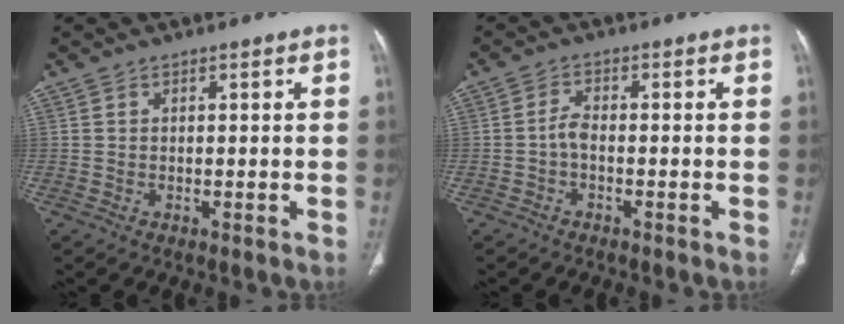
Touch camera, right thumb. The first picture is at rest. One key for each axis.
{"total": 2.3, "fx": -0.9, "fy": 1.0, "fz": 1.8, "tx": -0.036, "ty": 0.011, "tz": -0.021}